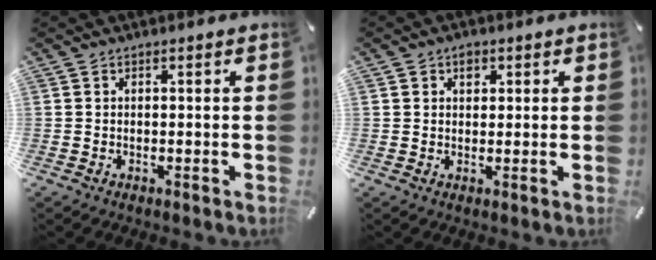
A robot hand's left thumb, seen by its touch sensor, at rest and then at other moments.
{"total": 2.3, "force": [0.8, 1.9, 1.0], "torque": [-0.007, -0.002, 0.010]}